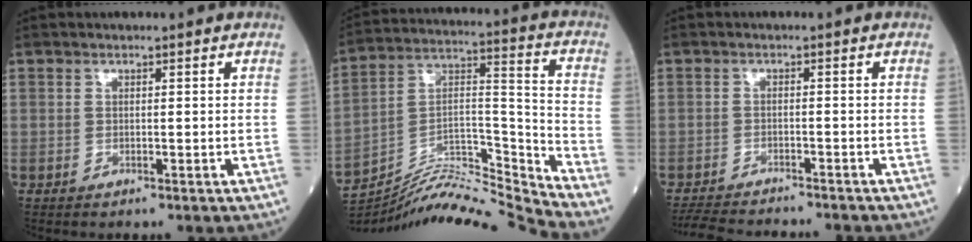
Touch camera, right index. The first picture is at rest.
{"total": 16.9, "force": [-16.5, -2.3, 3.2], "torque": [-0.061, 0.045, -0.285]}
{"total": 8.8, "force": [-8.3, 1.1, 2.6], "torque": [-0.044, -0.010, -0.127]}